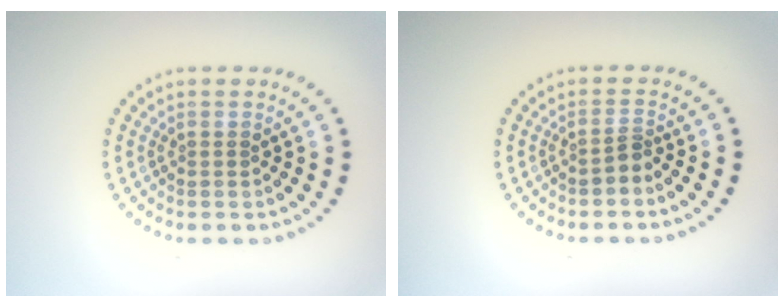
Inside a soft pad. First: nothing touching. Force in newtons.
{"total": 1.1, "press": 0.6, "slide": 0.9}